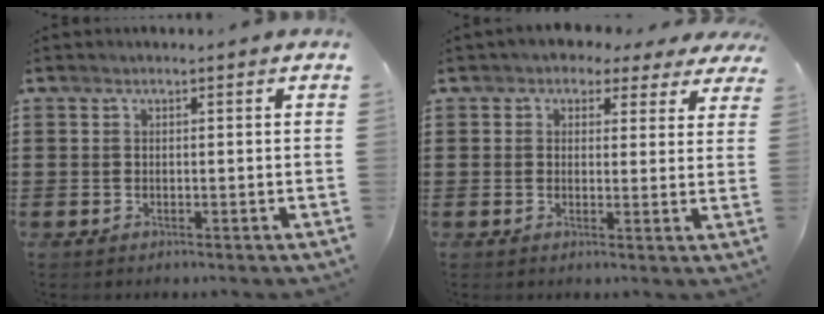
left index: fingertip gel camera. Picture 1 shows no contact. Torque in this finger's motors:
{"motor_torque": [2.14, 0.00, 0.88, 0.12]}